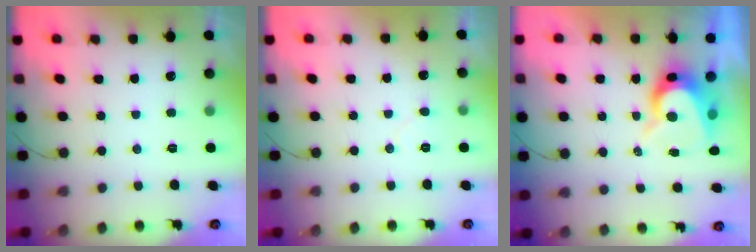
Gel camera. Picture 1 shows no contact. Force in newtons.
{"total": 3.7, "press": 3.7, "slide": 0.4}
{"total": 8.5, "press": 8.5, "slide": 0.6}